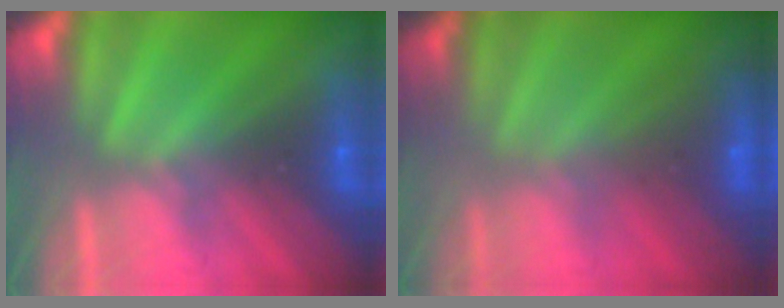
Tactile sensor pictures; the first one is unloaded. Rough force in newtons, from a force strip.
{"total": 2.9}